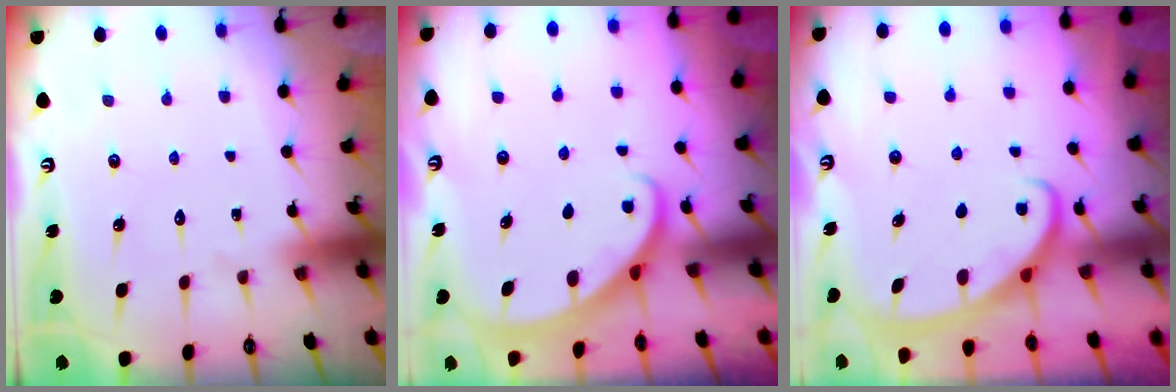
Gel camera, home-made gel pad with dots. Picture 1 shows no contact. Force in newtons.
{"total": 2.0, "press": 2.0, "slide": 0.1}
{"total": 2.8, "press": 2.8, "slide": 0.4}